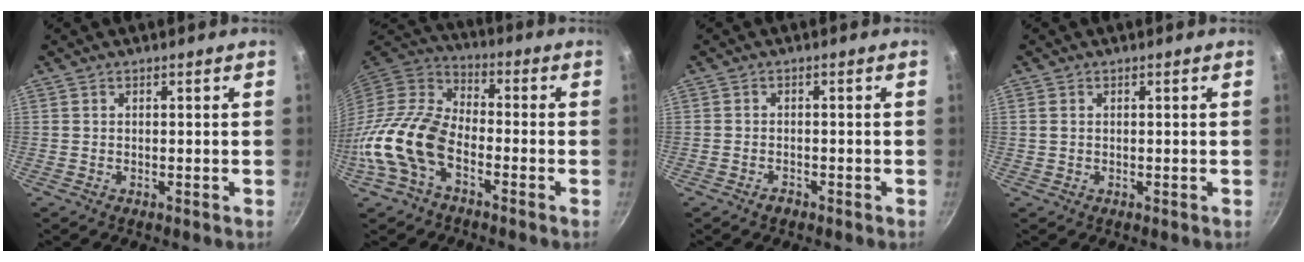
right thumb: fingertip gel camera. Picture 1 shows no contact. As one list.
[{"total": 15.1, "force": [-5.8, 9.2, 10.5], "torque": [-0.193, 0.054, -0.132]}, {"total": 1.5, "force": [-1.1, 0.8, 0.6], "torque": [-0.010, 0.013, -0.020]}, {"total": 1.1, "force": [0.3, 0.8, 0.6], "torque": [-0.013, 0.003, 0.005]}]